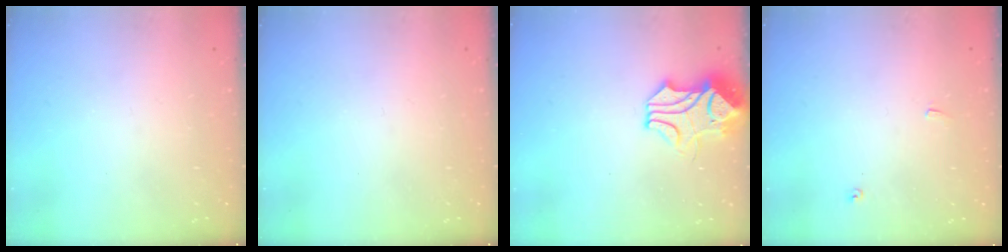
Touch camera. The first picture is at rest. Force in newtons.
{"total": 0.0}
{"total": 3.8, "press": 3.6, "slide": 1.3}
{"total": 5.9, "press": 5.9, "slide": 0.3}